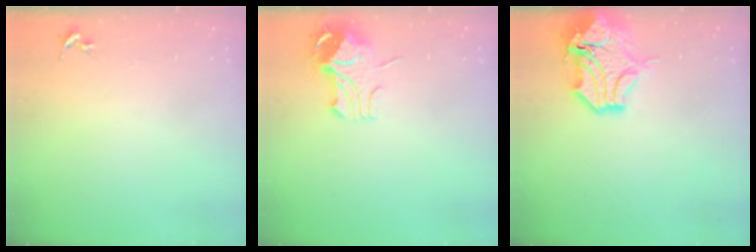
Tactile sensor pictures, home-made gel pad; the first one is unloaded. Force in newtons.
{"total": 10.0, "press": 9.9, "slide": 0.6}
{"total": 15.1, "press": 14.9, "slide": 2.5}